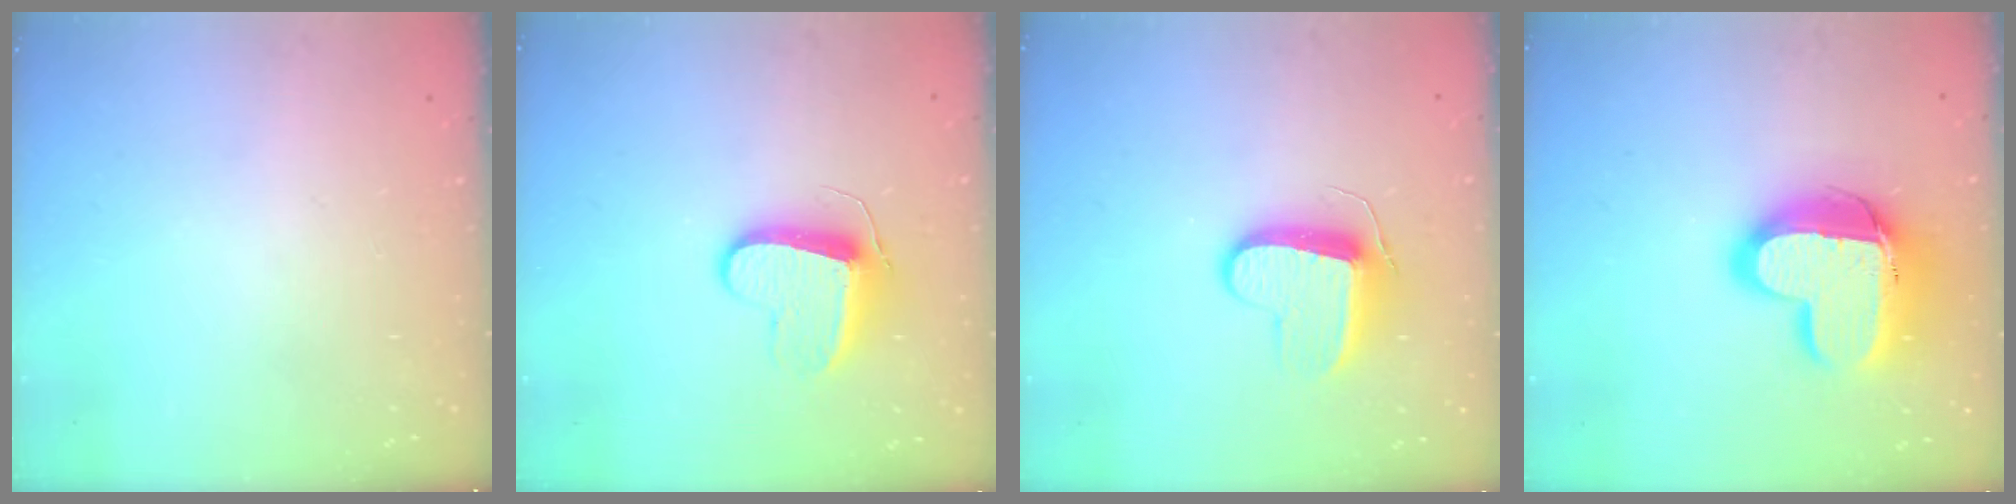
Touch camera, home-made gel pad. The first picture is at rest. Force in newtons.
{"total": 9.7, "press": 9.7, "slide": 0.4}
{"total": 9.9, "press": 9.9, "slide": 0.2}
{"total": 17.0, "press": 17.0, "slide": 1.2}